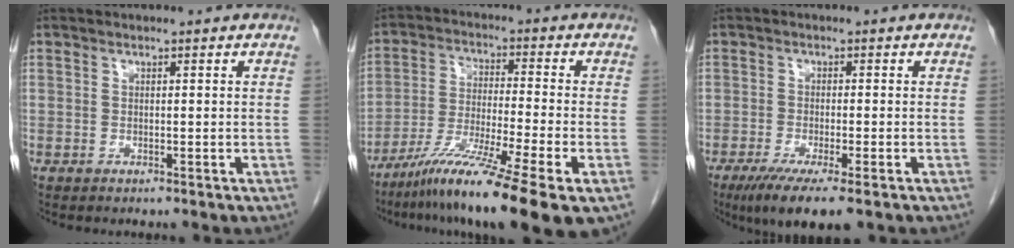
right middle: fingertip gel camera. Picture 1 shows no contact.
{"total": 15.4, "force": [-9.5, -0.2, 12.1], "torque": [-0.208, -0.045, -0.166]}
{"total": 7.5, "force": [-4.6, 0.8, 5.8], "torque": [-0.098, -0.023, -0.072]}